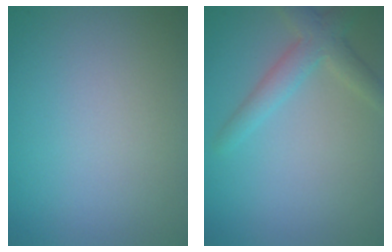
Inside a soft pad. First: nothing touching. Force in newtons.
{"total": 3.0, "press": 3.0, "slide": 0.1}